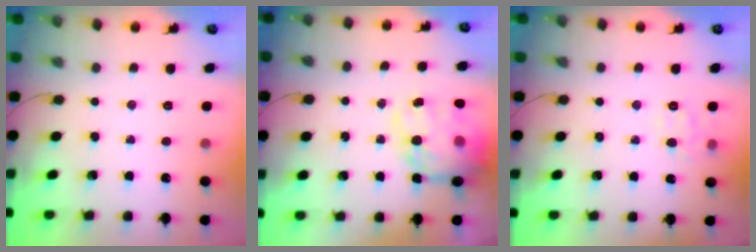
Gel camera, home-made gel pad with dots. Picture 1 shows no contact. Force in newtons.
{"total": 20.5, "press": 20.0, "slide": 4.6}
{"total": 8.6, "press": 8.6, "slide": 1.2}